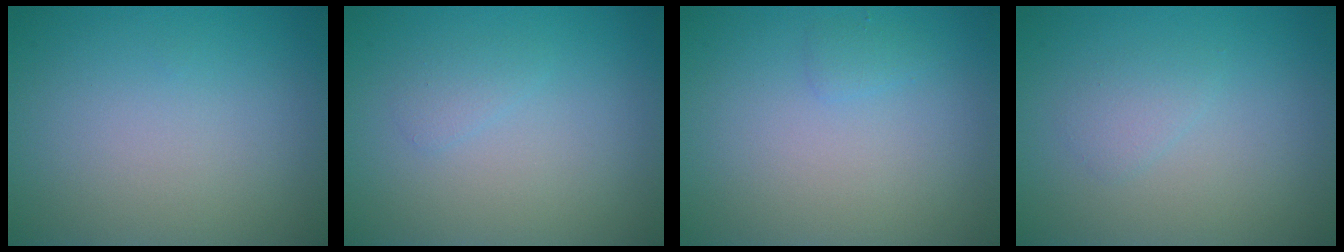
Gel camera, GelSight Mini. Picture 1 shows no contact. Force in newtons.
{"total": 0.9, "press": 0.9, "slide": 0.0}
{"total": 0.8, "press": 0.8, "slide": 0.0}
{"total": 1.1, "press": 1.1, "slide": 0.1}